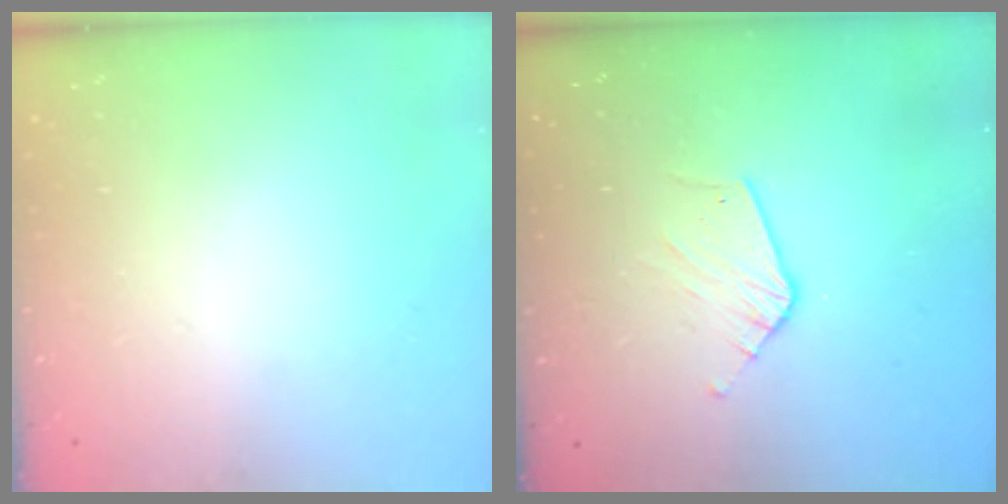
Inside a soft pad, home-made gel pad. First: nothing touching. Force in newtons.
{"total": 6.9, "press": 6.9, "slide": 0.1}